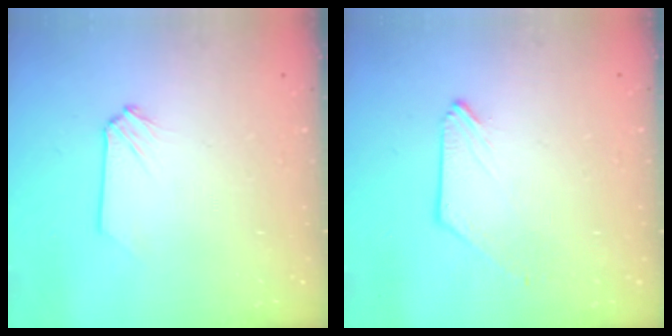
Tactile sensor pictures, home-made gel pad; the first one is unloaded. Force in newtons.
{"total": 0.0}